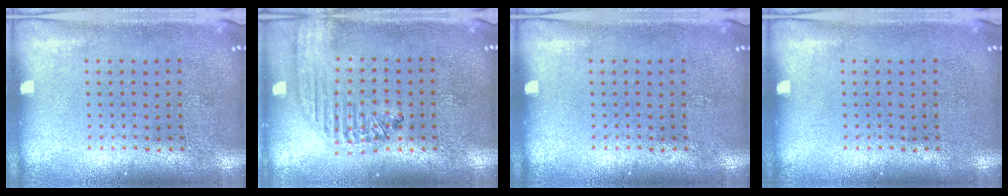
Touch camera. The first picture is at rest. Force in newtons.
{"total": 1.9, "press": 1.7, "slide": 0.7}
{"total": 0.0}
{"total": 0.0}